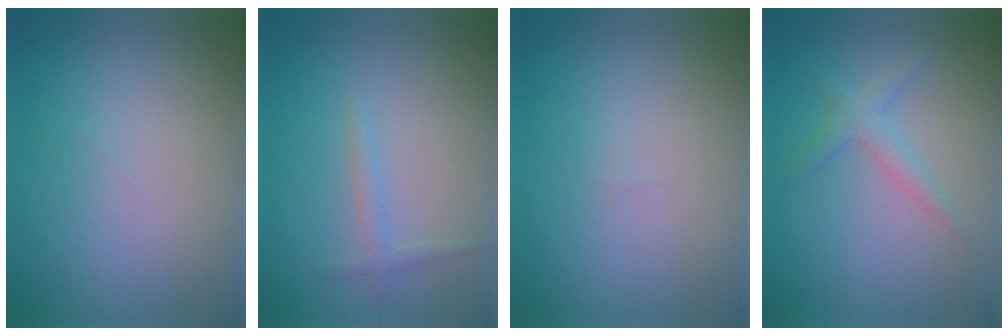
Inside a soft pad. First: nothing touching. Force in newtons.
{"total": 1.1, "press": 1.1, "slide": 0.1}
{"total": 0.0}
{"total": 1.9, "press": 1.9, "slide": 0.1}